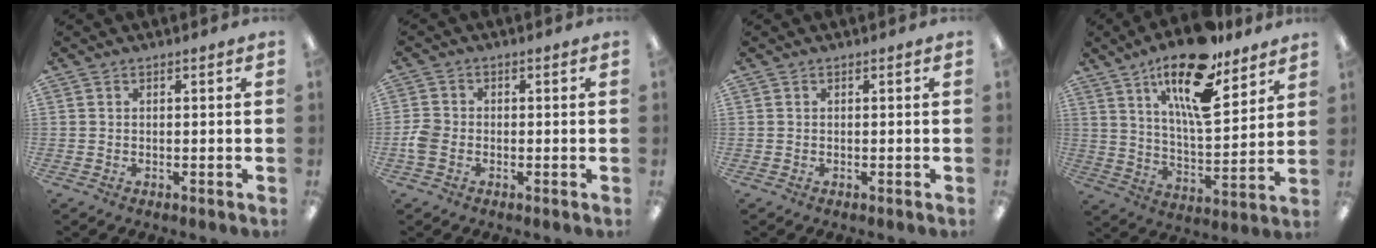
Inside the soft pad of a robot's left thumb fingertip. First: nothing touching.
{"total": 3.6, "force": [-1.2, 2.6, 2.2], "torque": [-0.048, 0.004, -0.023]}
{"total": 0.0}
{"total": 19.1, "force": [12.2, 6.7, 13.0], "torque": [-0.219, -0.063, 0.200]}